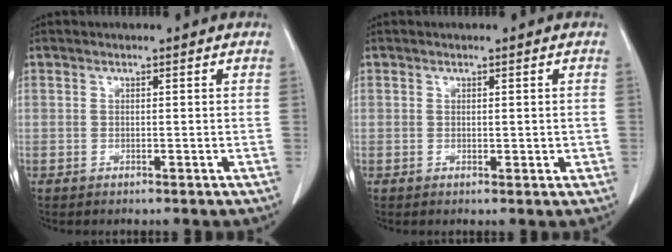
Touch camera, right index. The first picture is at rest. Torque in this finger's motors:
{"motor_torque": [-0.40, 0.67, 0.02, 0.00]}